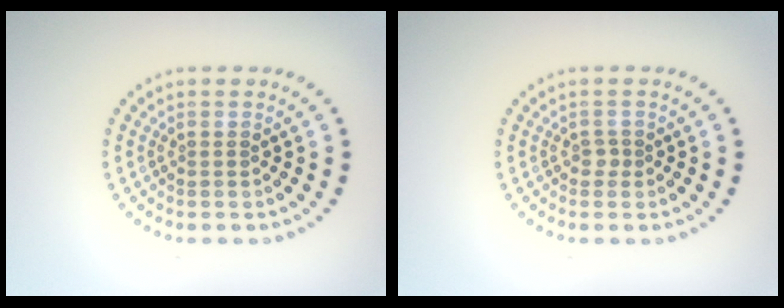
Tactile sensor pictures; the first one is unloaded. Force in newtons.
{"total": 0.7, "press": 0.6, "slide": 0.4}